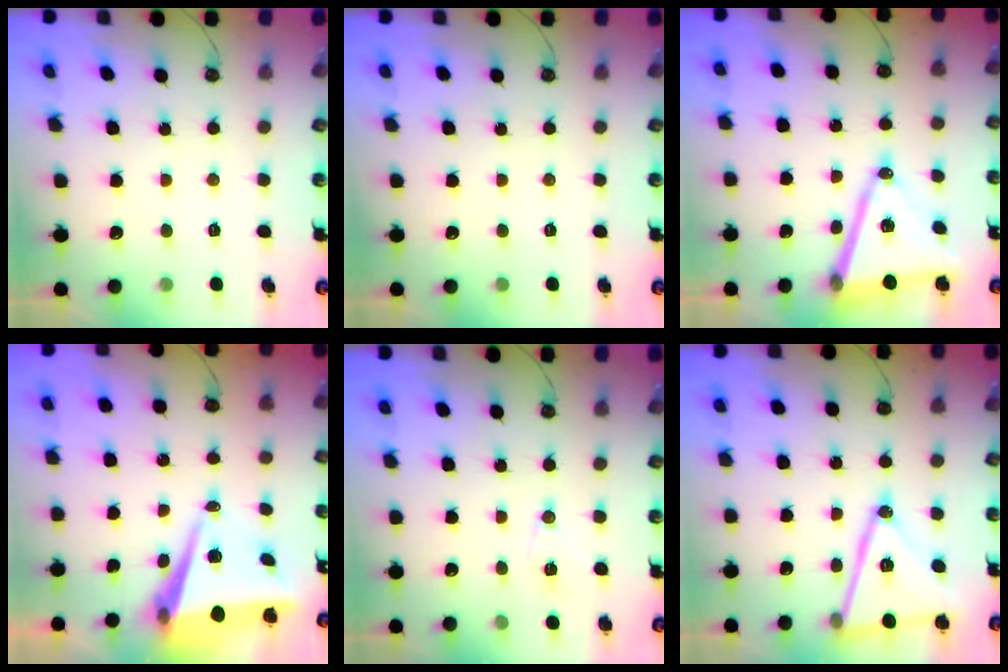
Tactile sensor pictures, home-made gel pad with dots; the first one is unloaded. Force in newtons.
{"total": 0.0}
{"total": 14.4, "press": 13.8, "slide": 4.0}
{"total": 8.7, "press": 7.5, "slide": 4.3}
{"total": 7.1, "press": 6.8, "slide": 1.9}
{"total": 17.5, "press": 17.2, "slide": 3.4}